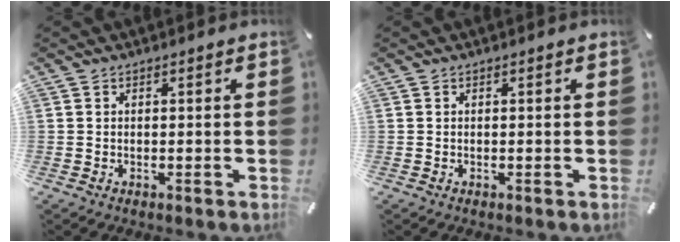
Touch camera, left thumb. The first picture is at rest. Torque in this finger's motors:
{"motor_torque": [0.00, 0.00, -0.03, 0.04, 0.00]}